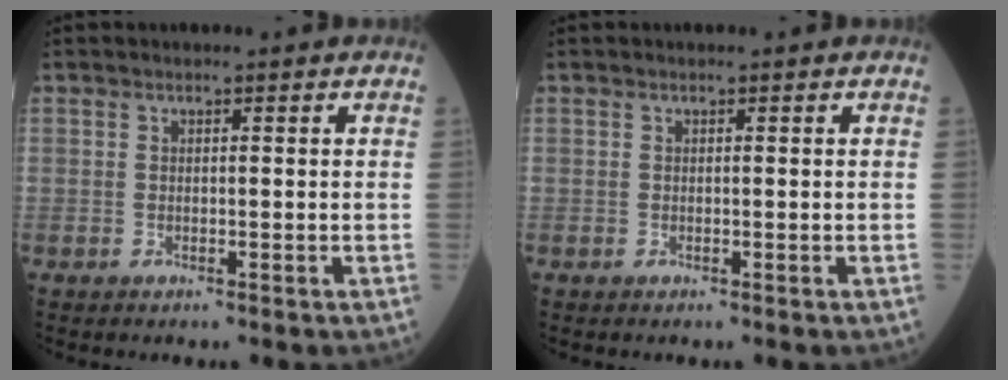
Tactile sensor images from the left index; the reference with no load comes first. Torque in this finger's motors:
{"motor_torque": [0.00, -0.01, 0.01, 0.00]}